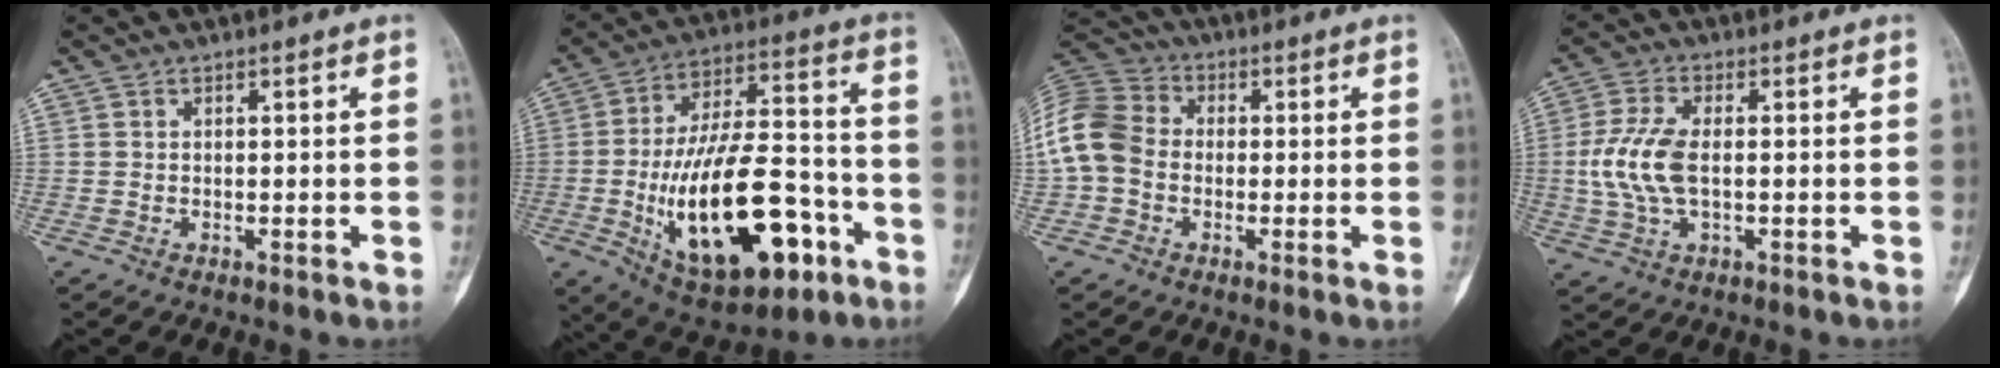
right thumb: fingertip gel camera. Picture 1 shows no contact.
{"total": 26.1, "force": [-8.6, 12.1, 21.5], "torque": [-0.366, 0.032, -0.121]}
{"total": 11.4, "force": [-0.9, 9.3, 6.6], "torque": [-0.132, 0.033, -0.029]}
{"total": 9.2, "force": [-0.2, 4.6, 8.0], "torque": [-0.185, 0.006, -0.003]}